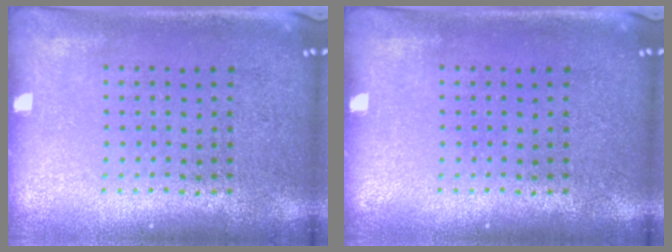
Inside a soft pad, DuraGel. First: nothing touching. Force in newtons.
{"total": 0.0}